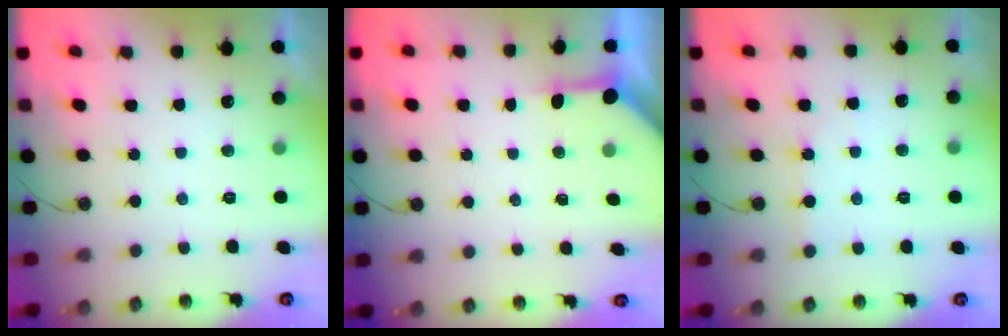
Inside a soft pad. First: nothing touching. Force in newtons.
{"total": 3.2, "press": 3.2, "slide": 0.4}
{"total": 3.0, "press": 3.0, "slide": 0.4}